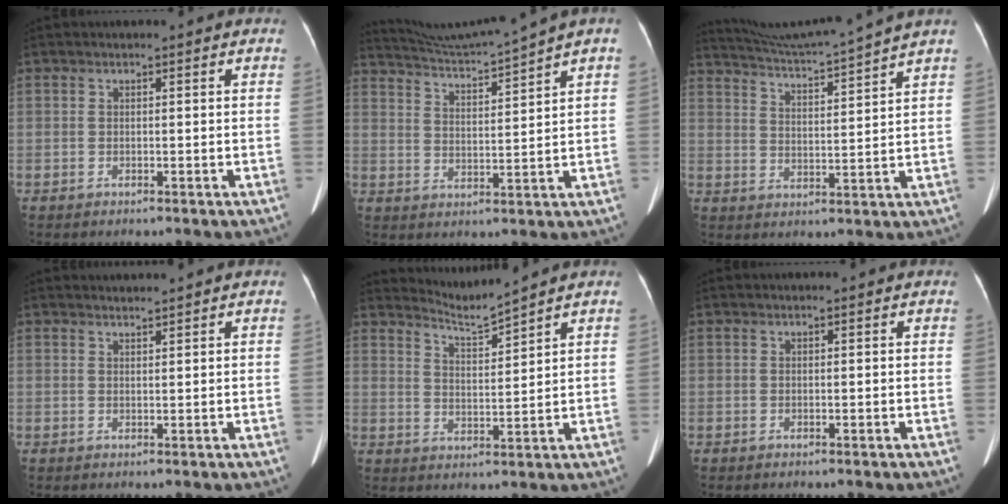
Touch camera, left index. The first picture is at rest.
{"total": 8.5, "force": [7.6, -3.0, 2.1], "torque": [-0.050, -0.017, 0.143]}
{"total": 12.3, "force": [11.3, -2.9, 3.8], "torque": [-0.078, -0.023, 0.180]}
{"total": 1.3, "force": [1.2, -0.2, -0.1], "torque": [-0.004, 0.004, 0.027]}
{"total": 4.7, "force": [4.3, -1.8, -0.2], "torque": [-0.004, -0.020, 0.090]}
{"total": 0.0}